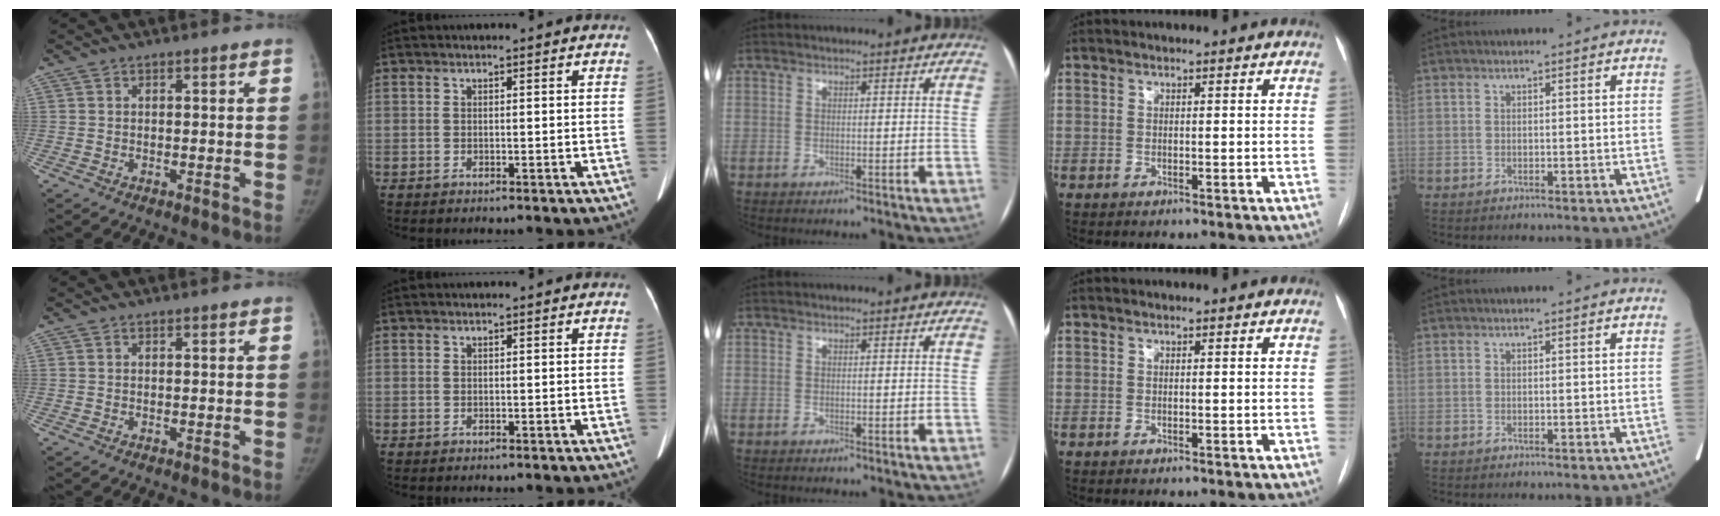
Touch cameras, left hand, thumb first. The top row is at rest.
{}